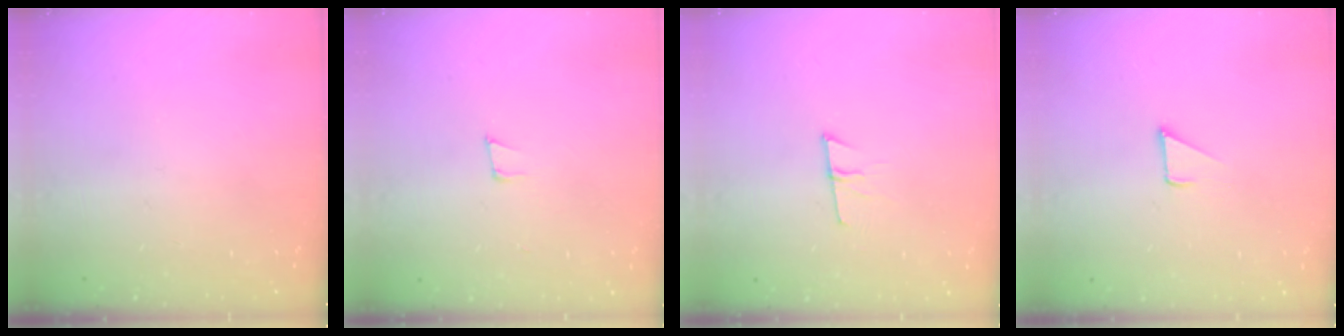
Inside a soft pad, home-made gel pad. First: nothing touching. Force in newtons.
{"total": 5.9, "press": 5.2, "slide": 2.8}
{"total": 6.0, "press": 5.9, "slide": 1.0}
{"total": 2.8, "press": 2.8, "slide": 0.2}